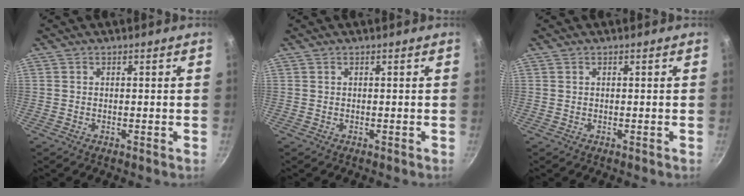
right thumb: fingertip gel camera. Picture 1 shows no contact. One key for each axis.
{"total": 0.0}
{"total": 0.0}